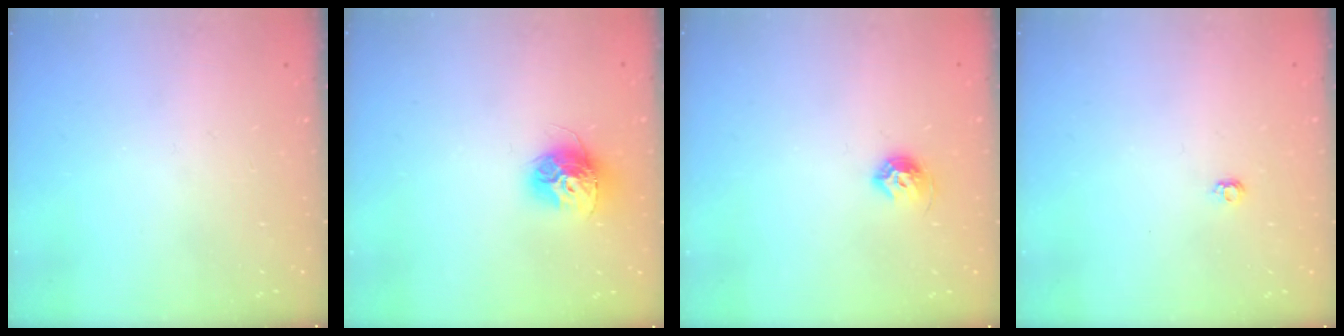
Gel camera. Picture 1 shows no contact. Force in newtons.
{"total": 12.2, "press": 12.1, "slide": 1.0}
{"total": 7.6, "press": 7.5, "slide": 1.1}
{"total": 3.9, "press": 3.9, "slide": 0.5}